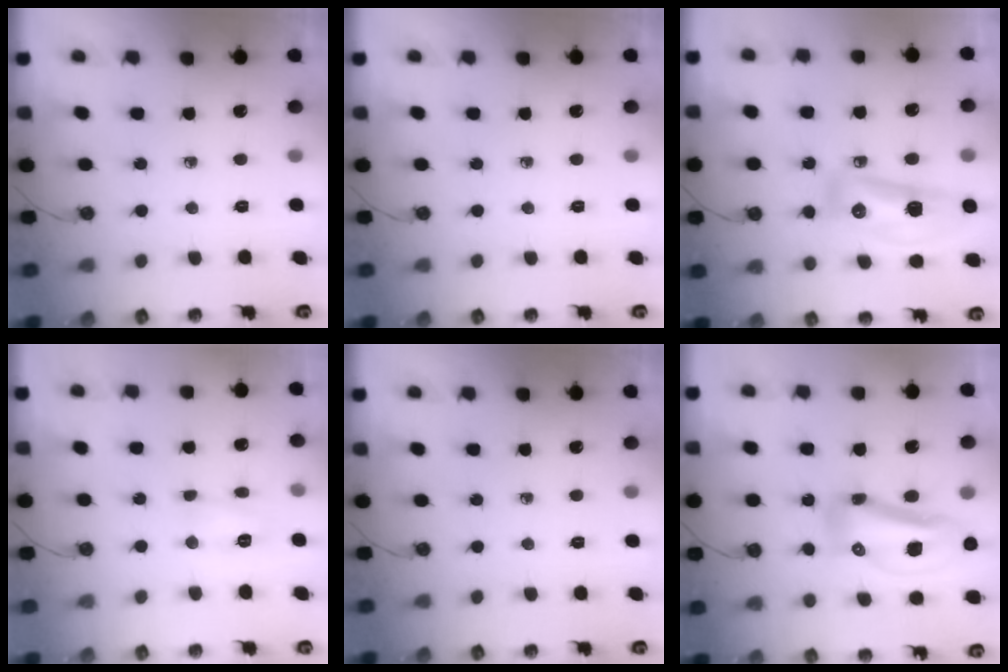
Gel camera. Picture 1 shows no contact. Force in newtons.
{"total": 0.0}
{"total": 14.5, "press": 13.9, "slide": 4.0}
{"total": 5.3, "press": 5.3, "slide": 0.5}
{"total": 0.0}
{"total": 15.1, "press": 14.7, "slide": 3.2}